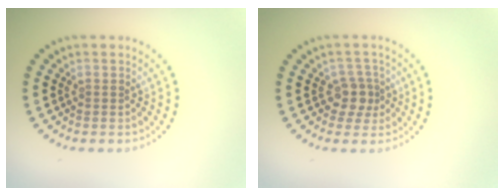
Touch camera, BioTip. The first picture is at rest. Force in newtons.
{"total": 2.4, "press": 1.9, "slide": 1.4}